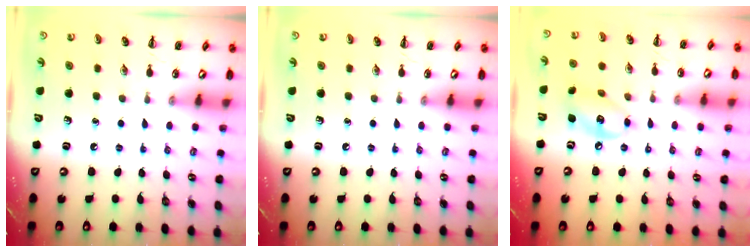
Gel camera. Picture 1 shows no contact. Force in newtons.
{"total": 0.0}
{"total": 10.1, "press": 9.9, "slide": 1.9}